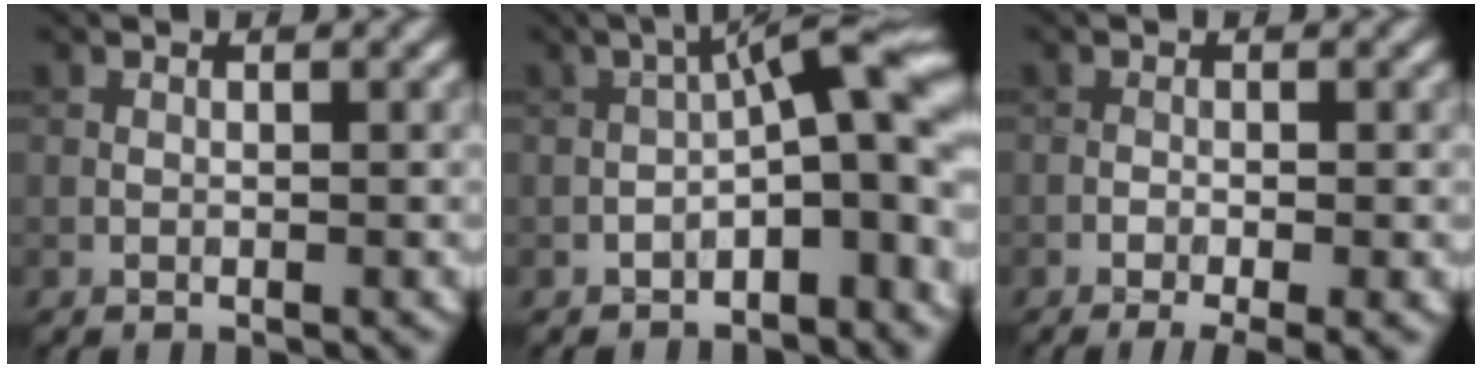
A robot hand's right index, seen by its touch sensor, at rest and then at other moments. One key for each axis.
{"total": 7.3, "fx": -1.8, "fy": 2.4, "fz": 6.7, "tx": -0.079, "ty": 0.025, "tz": -0.038}
{"total": 3.2, "fx": -1.8, "fy": 0.7, "fz": 2.5, "tx": -0.041, "ty": -0.004, "tz": -0.029}